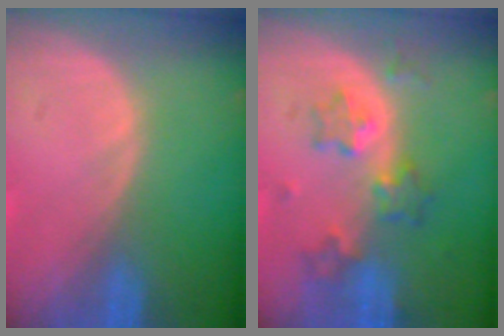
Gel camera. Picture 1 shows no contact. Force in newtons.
{"total": 6.0, "press": 5.8, "slide": 1.7}